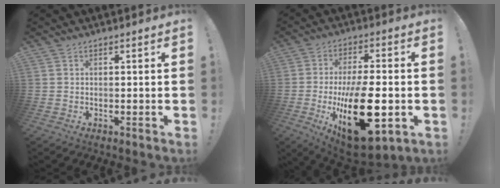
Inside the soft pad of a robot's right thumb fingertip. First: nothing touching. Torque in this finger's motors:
{"motor_torque": [1.88, 3.13, 2.74, -0.03, 1.02]}